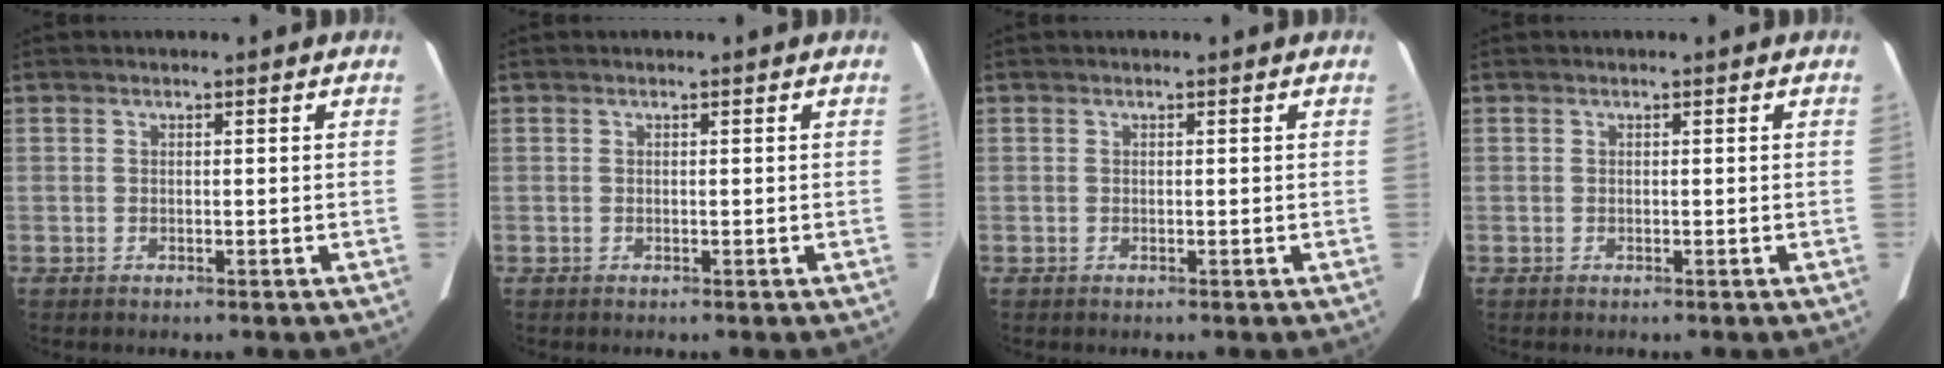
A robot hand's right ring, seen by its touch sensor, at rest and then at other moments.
{"total": 0.0}
{"total": 0.0}
{"total": 0.0}